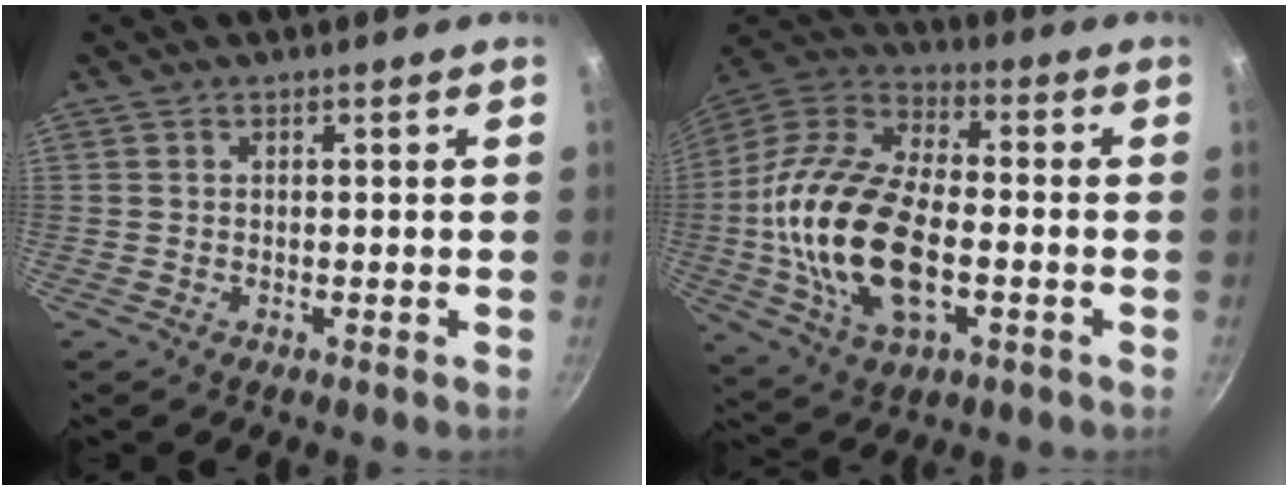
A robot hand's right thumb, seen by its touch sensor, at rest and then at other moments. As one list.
[{"total": 22.9, "force": [-3.4, 12.4, 19.0], "torque": [-0.366, 0.028, -0.069]}]